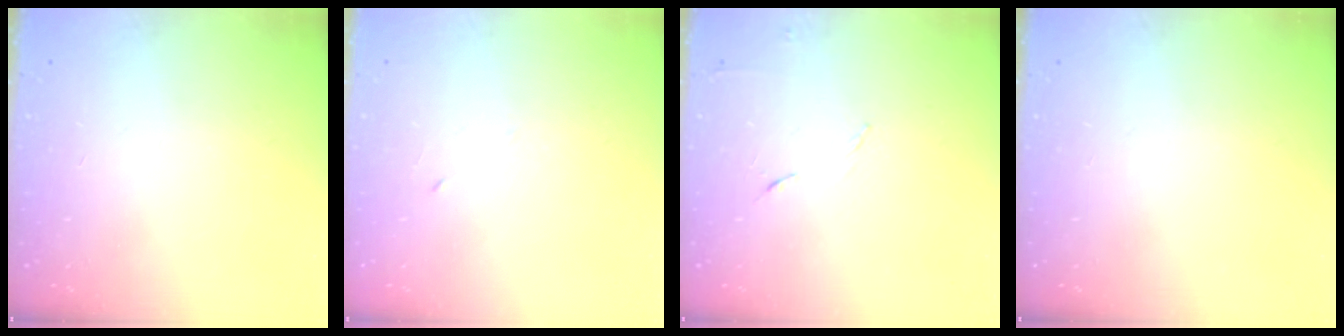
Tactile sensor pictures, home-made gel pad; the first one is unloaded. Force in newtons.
{"total": 2.7, "press": 2.5, "slide": 1.0}
{"total": 4.8, "press": 4.7, "slide": 0.8}
{"total": 0.0}